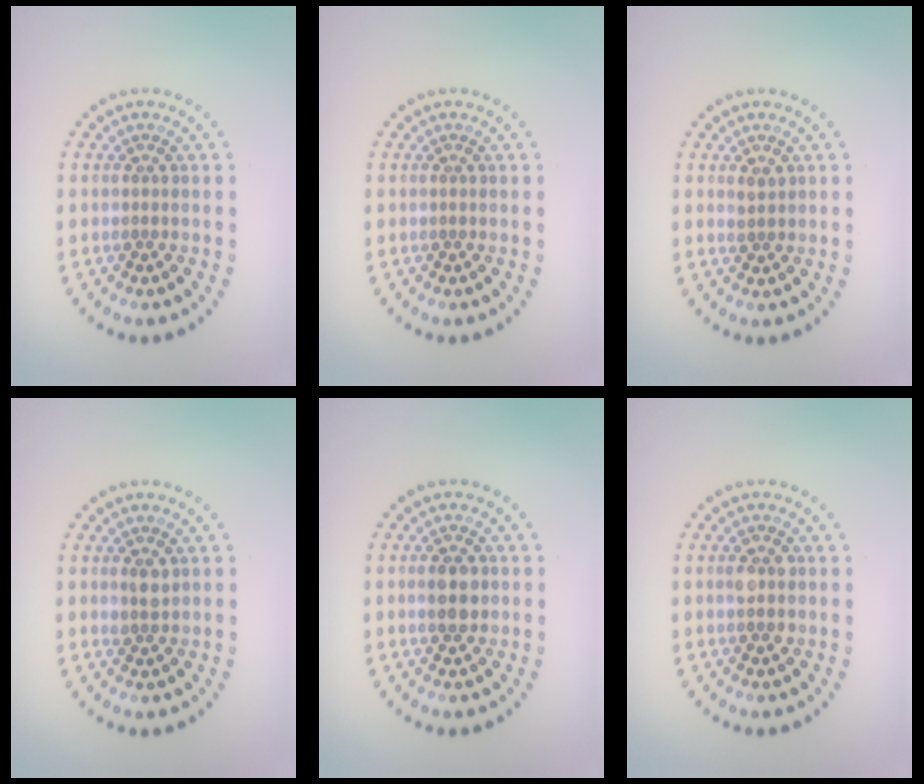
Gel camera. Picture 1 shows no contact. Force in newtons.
{"total": 0.0}
{"total": 0.9, "press": 0.9, "slide": 0.2}
{"total": 1.4, "press": 1.2, "slide": 0.6}
{"total": 3.0, "press": 3.0, "slide": 0.2}
{"total": 2.1, "press": 2.1, "slide": 0.0}